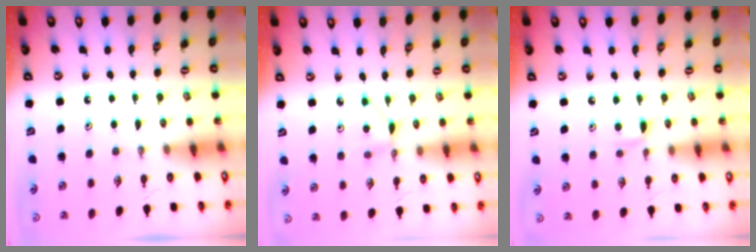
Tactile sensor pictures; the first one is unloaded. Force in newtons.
{"total": 2.1, "press": 2.1, "slide": 0.3}
{"total": 5.0, "press": 5.0, "slide": 0.7}